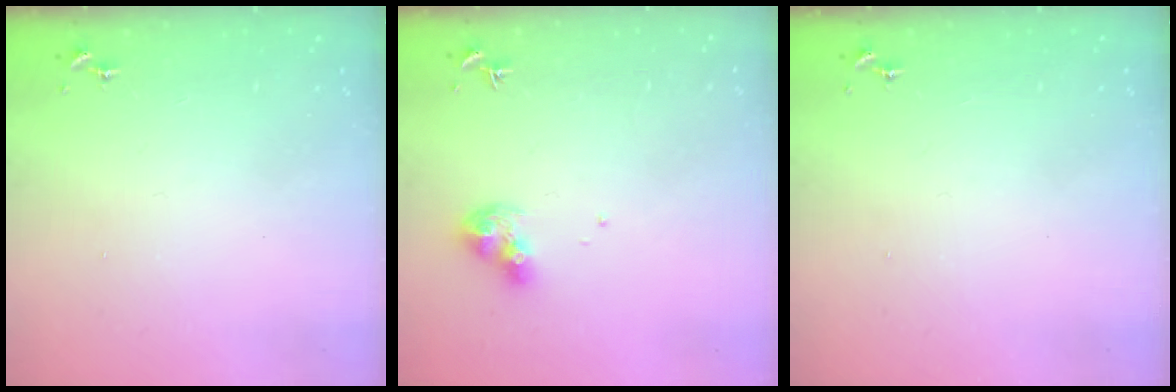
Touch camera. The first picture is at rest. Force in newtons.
{"total": 11.0, "press": 10.9, "slide": 1.2}
{"total": 0.0}